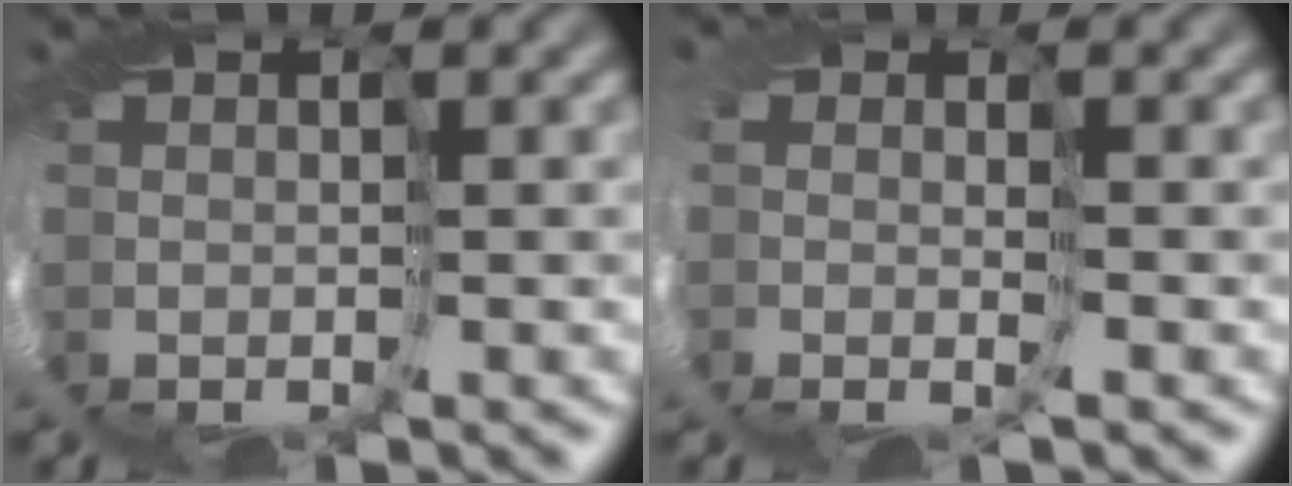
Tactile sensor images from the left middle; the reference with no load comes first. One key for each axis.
{"total": 2.1, "fx": -0.2, "fy": 1.2, "fz": 1.7, "tx": -0.040, "ty": -0.010, "tz": -0.001}